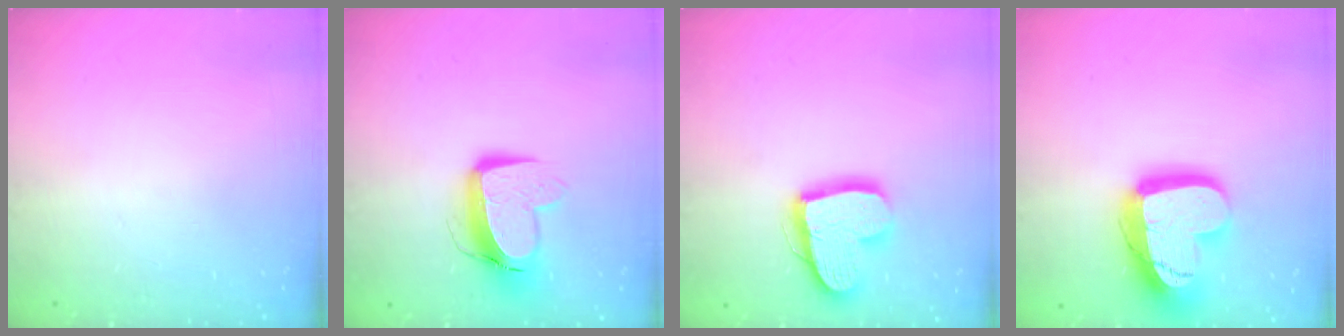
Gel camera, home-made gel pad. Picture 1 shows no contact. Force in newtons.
{"total": 10.2, "press": 10.2, "slide": 1.0}
{"total": 16.0, "press": 16.0, "slide": 1.5}
{"total": 19.5, "press": 19.4, "slide": 1.4}